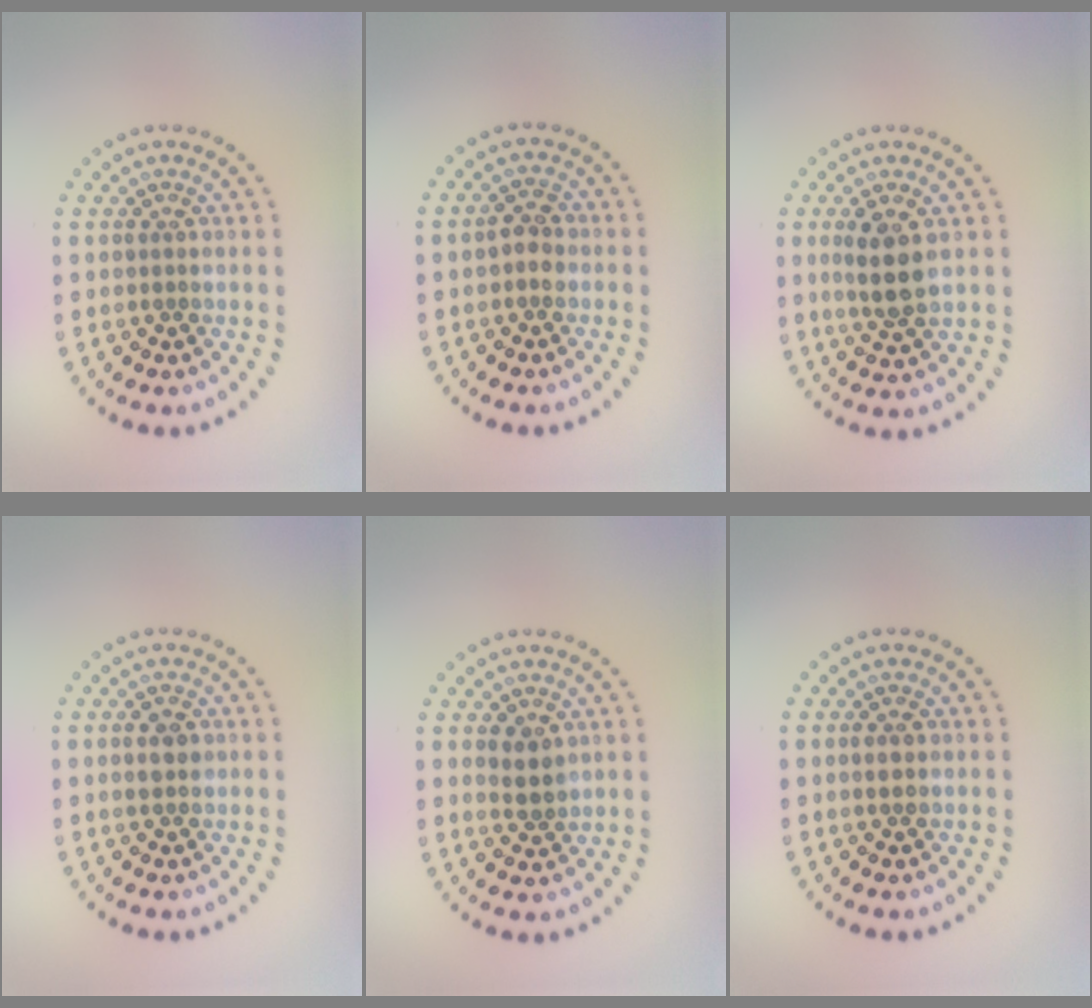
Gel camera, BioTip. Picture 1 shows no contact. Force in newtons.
{"total": 1.8, "press": 1.7, "slide": 0.6}
{"total": 3.4, "press": 3.3, "slide": 1.0}
{"total": 2.2, "press": 2.2, "slide": 0.1}
{"total": 1.5, "press": 1.4, "slide": 0.6}
{"total": 1.1, "press": 1.1, "slide": 0.1}